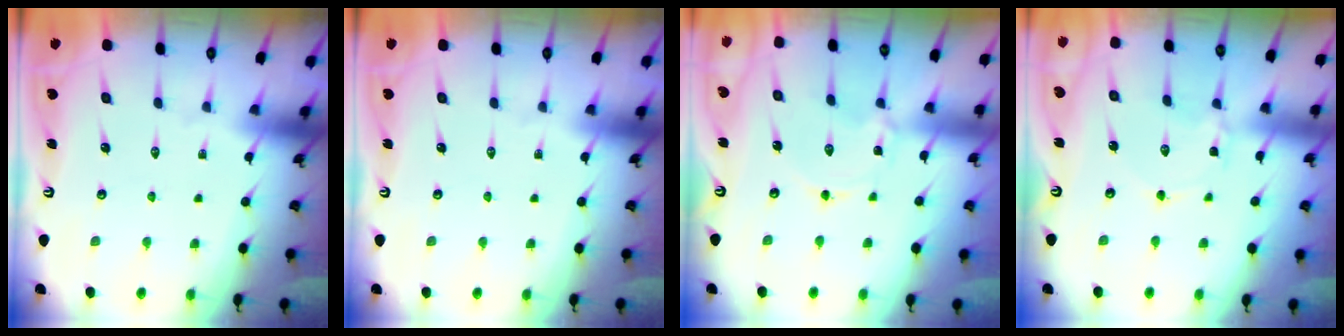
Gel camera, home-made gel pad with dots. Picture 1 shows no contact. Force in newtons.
{"total": 0.0}
{"total": 1.7, "press": 1.7, "slide": 0.3}
{"total": 2.8, "press": 2.8, "slide": 0.3}